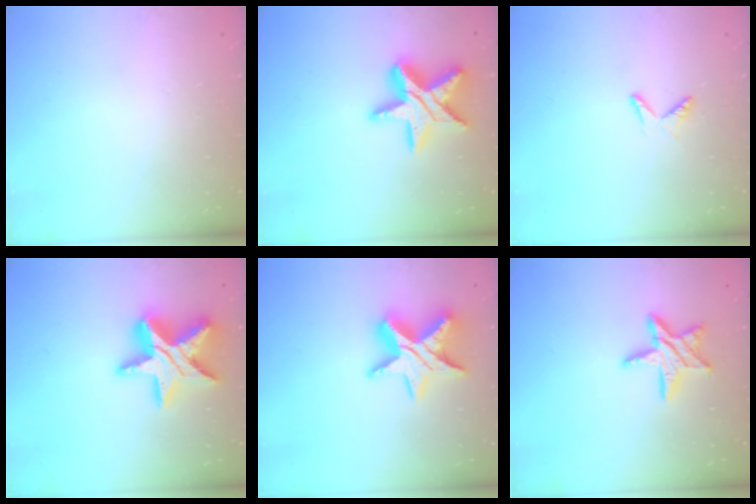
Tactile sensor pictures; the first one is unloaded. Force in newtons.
{"total": 16.3, "press": 16.2, "slide": 1.4}
{"total": 4.8, "press": 4.8, "slide": 0.4}
{"total": 18.9, "press": 18.8, "slide": 1.3}
{"total": 14.3, "press": 14.3, "slide": 1.0}
{"total": 12.0, "press": 12.0, "slide": 0.8}